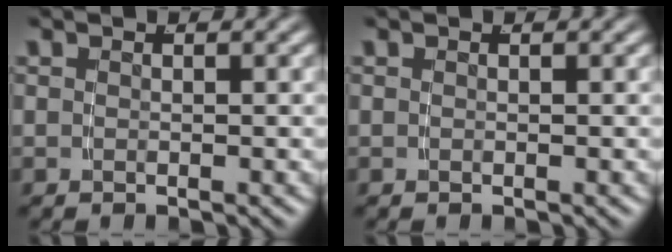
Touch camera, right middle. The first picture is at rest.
{"total": 0.0}